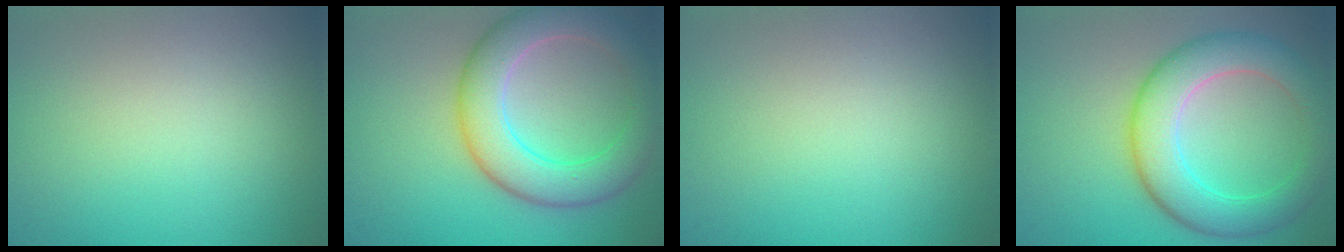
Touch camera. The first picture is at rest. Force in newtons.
{"total": 7.0, "press": 7.0, "slide": 0.5}
{"total": 0.0}
{"total": 6.9, "press": 6.9, "slide": 0.2}